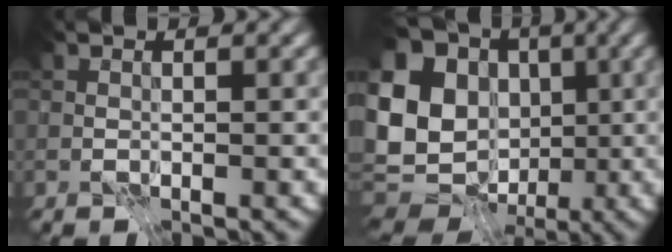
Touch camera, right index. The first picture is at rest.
{"total": 15.0, "force": [-0.4, 12.3, 8.6], "torque": [-0.196, 0.000, -0.004]}